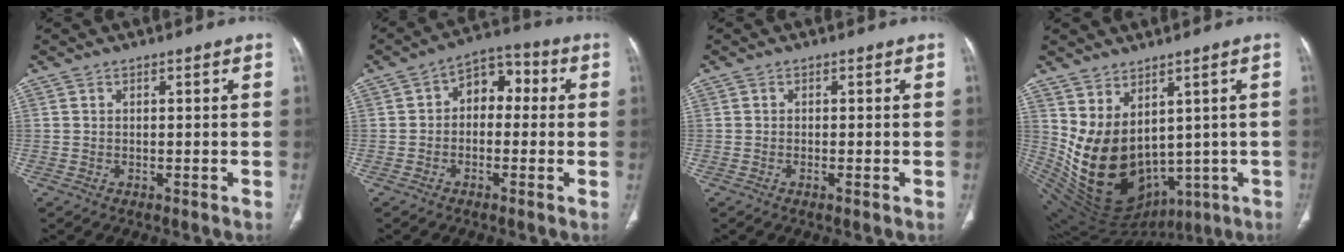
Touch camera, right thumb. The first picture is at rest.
{"total": 7.7, "force": [0.4, 5.3, 5.6], "torque": [-0.050, 0.033, -0.009]}
{"total": 1.0, "force": [-0.4, 0.1, 0.9], "torque": [-0.022, -0.002, -0.009]}
{"total": 16.6, "force": [0.9, 11.4, 12.0], "torque": [-0.196, -0.028, 0.064]}